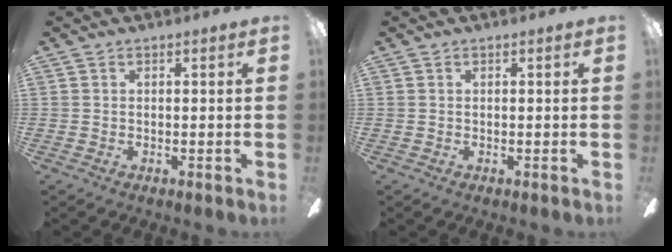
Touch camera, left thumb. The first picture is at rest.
{"total": 0.0}